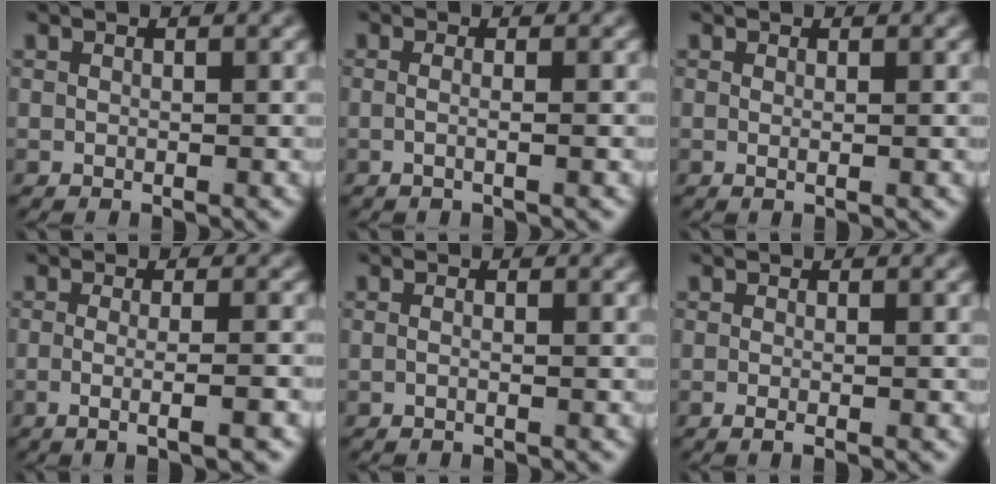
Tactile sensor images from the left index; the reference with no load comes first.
{"total": 1.6, "force": [-0.7, -0.6, 1.2], "torque": [-0.035, -0.011, -0.007]}
{"total": 0.8, "force": [0.0, -0.4, 0.7], "torque": [-0.014, -0.009, 0.003]}
{"total": 3.6, "force": [-1.9, -0.3, 3.0], "torque": [-0.060, -0.013, -0.025]}
{"total": 0.9, "force": [-0.5, -0.4, 0.6], "torque": [-0.015, -0.004, -0.008]}
{"total": 1.2, "force": [-1.0, 0.0, 0.8], "torque": [-0.016, -0.007, -0.013]}